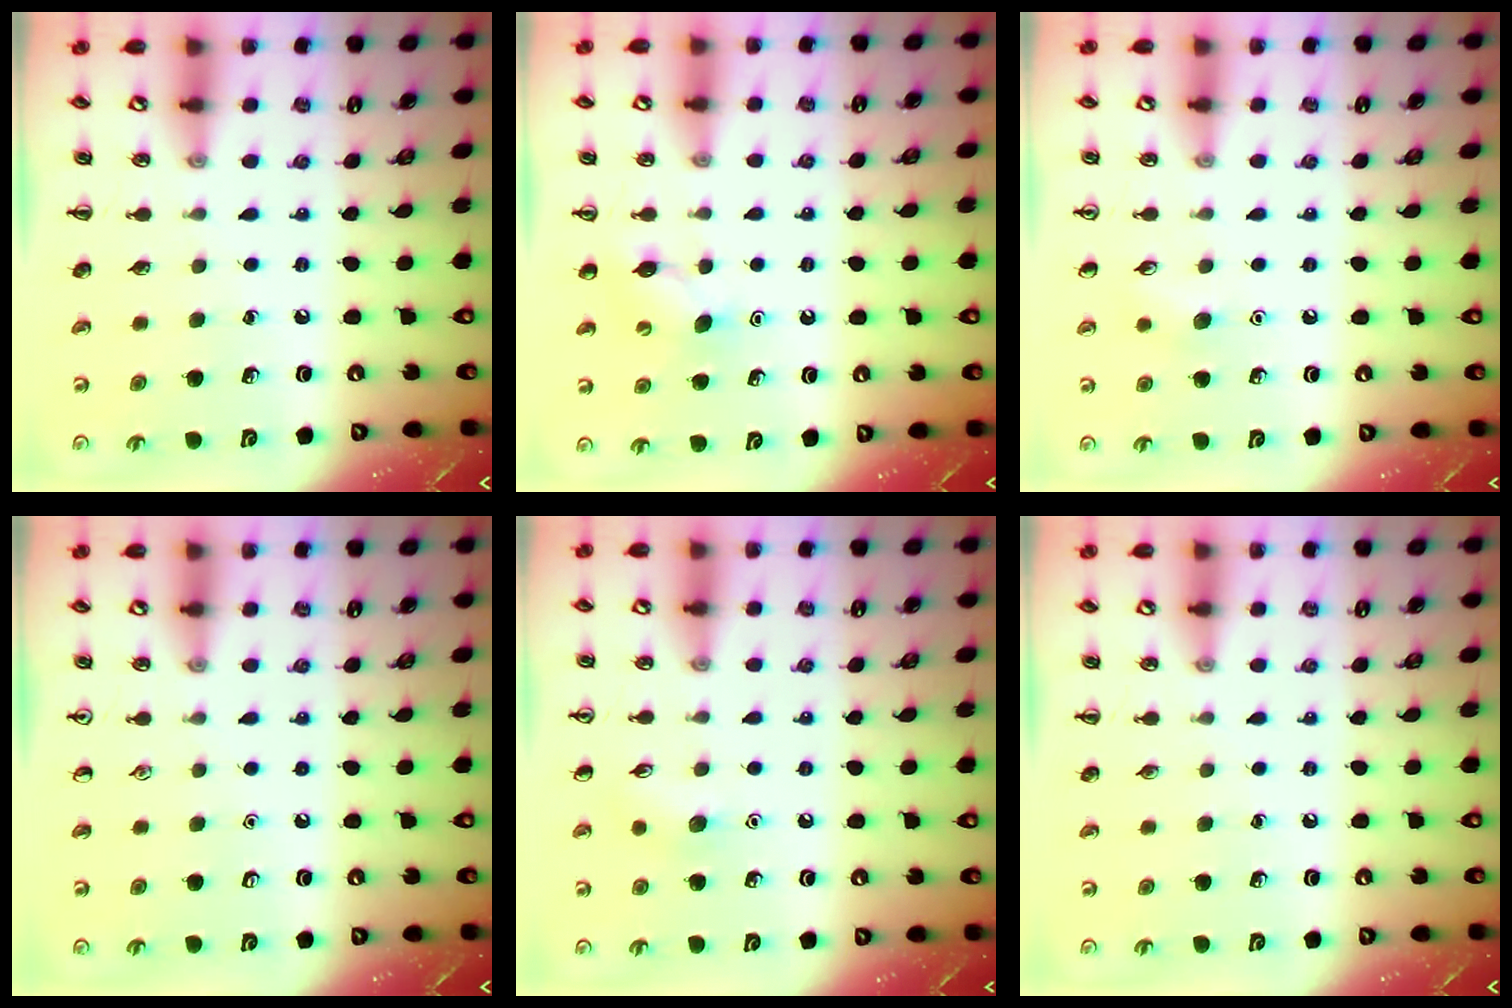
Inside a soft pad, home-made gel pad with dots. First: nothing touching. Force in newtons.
{"total": 6.2, "press": 6.0, "slide": 1.7}
{"total": 5.2, "press": 5.0, "slide": 1.5}
{"total": 0.0}
{"total": 7.1, "press": 6.9, "slide": 1.6}
{"total": 0.0}